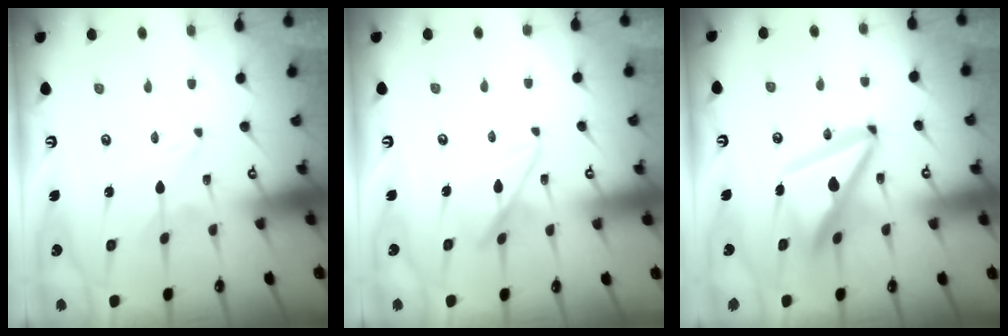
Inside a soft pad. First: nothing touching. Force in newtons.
{"total": 9.5, "press": 9.5, "slide": 0.7}
{"total": 15.8, "press": 15.6, "slide": 1.8}